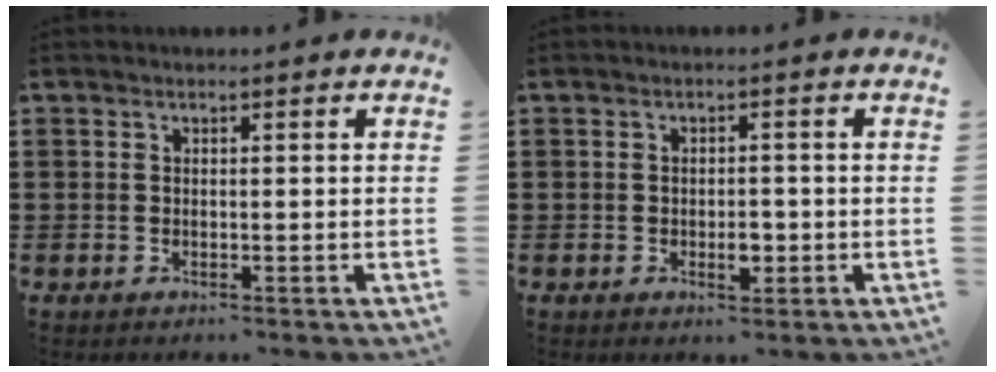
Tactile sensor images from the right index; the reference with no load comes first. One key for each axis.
{"total": 2.8, "fx": -0.7, "fy": 1.4, "fz": 2.4, "tx": -0.043, "ty": 0.002, "tz": -0.012}